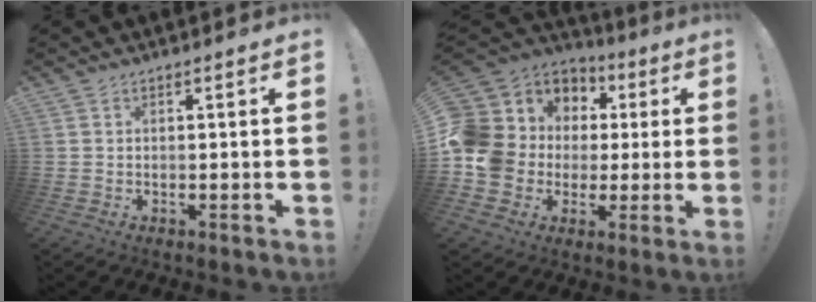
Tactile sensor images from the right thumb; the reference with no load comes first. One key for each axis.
{"total": 12.4, "fx": 1.1, "fy": 11.3, "fz": 5.1, "tx": -0.095, "ty": -0.010, "tz": 0.042}